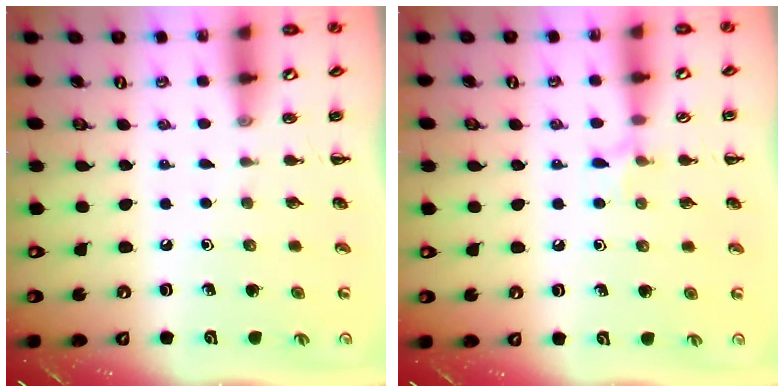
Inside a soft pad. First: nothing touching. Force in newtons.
{"total": 6.0, "press": 5.7, "slide": 2.0}